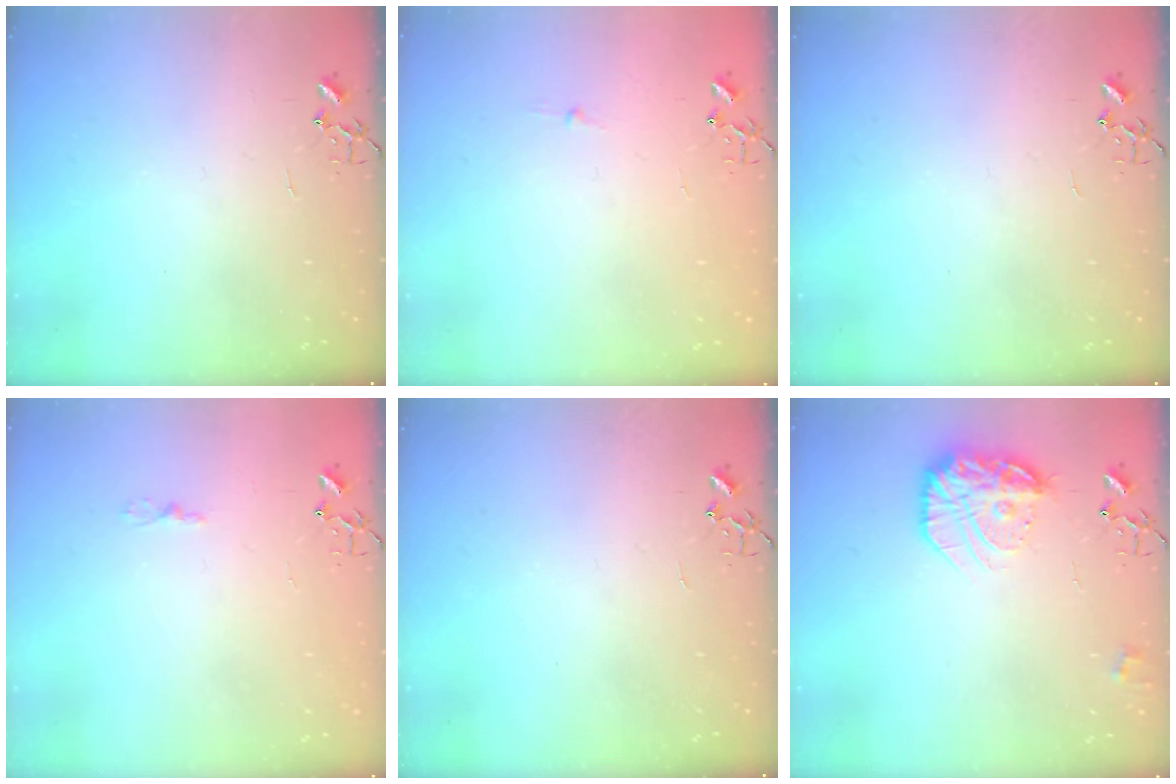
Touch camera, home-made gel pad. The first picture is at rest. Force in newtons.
{"total": 2.8, "press": 2.8, "slide": 0.3}
{"total": 0.0}
{"total": 2.4, "press": 2.4, "slide": 0.3}
{"total": 0.0}
{"total": 17.7, "press": 17.6, "slide": 1.0}